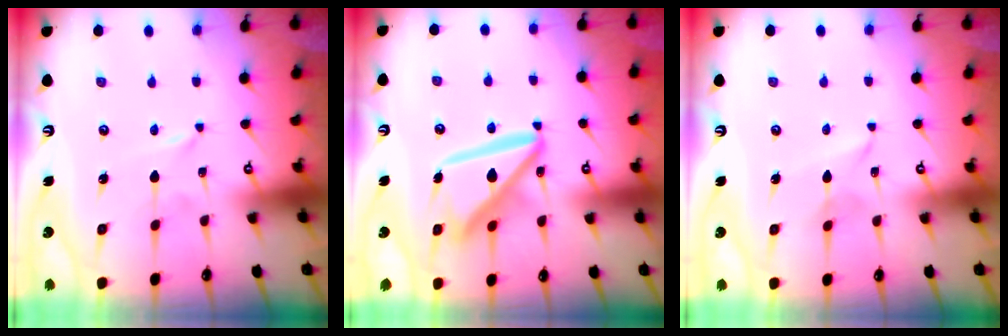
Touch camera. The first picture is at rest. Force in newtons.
{"total": 14.6, "press": 14.5, "slide": 1.7}
{"total": 2.3, "press": 2.3, "slide": 0.3}